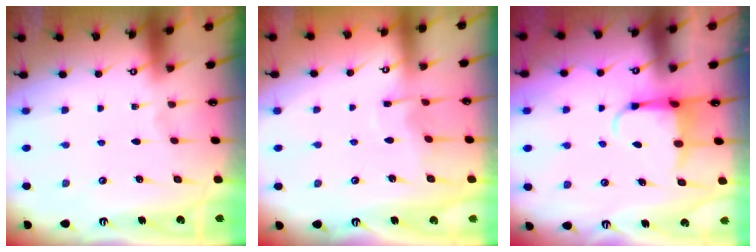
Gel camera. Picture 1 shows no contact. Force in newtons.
{"total": 4.3, "press": 4.3, "slide": 0.5}
{"total": 4.1, "press": 4.0, "slide": 1.1}